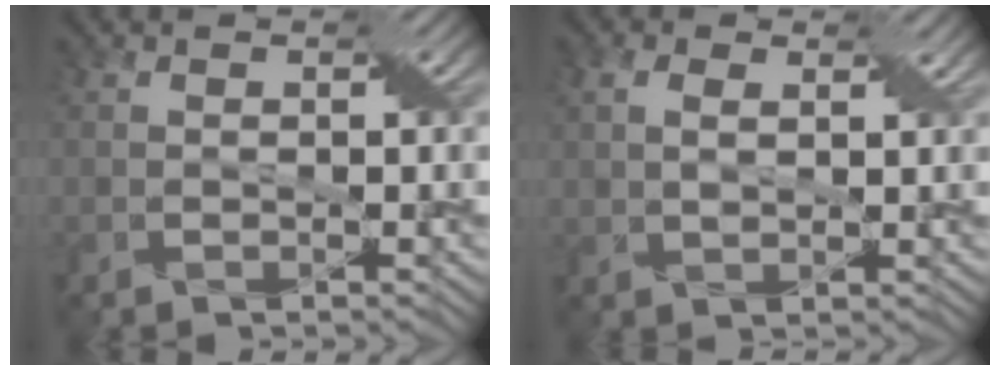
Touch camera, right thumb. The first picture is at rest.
{"total": 3.8, "force": [1.5, 2.2, 2.7], "torque": [-0.061, 0.001, 0.026]}